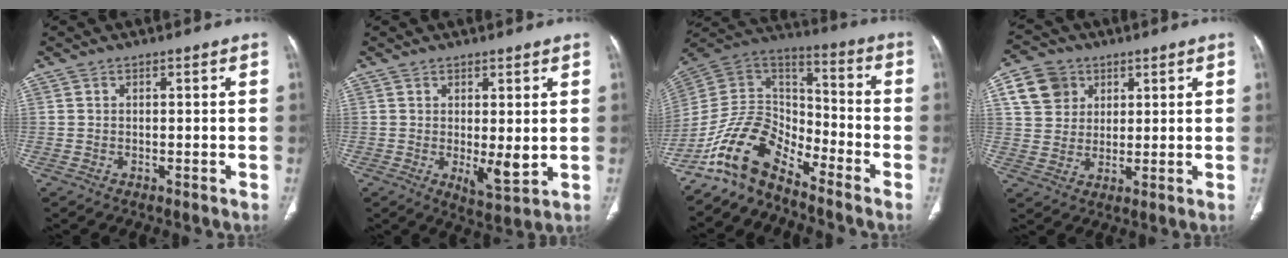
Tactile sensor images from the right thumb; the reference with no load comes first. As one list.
[{"total": 5.1, "force": [0.2, 1.8, 4.8], "torque": [-0.069, -0.019, 0.010]}, {"total": 12.7, "force": [-10.0, 5.5, 5.5], "torque": [-0.089, 0.094, -0.203]}, {"total": 8.8, "force": [3.6, 7.4, 3.1], "torque": [-0.033, -0.003, 0.070]}]